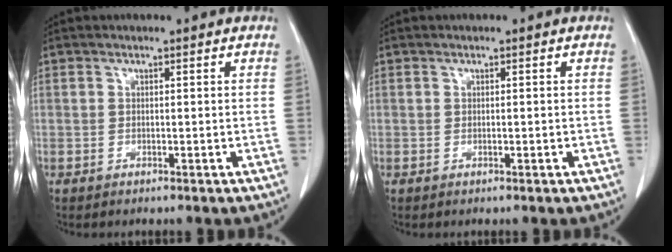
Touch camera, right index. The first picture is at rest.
{"total": 0.7, "force": [-0.2, 0.3, 0.6], "torque": [-0.015, 0.000, -0.001]}